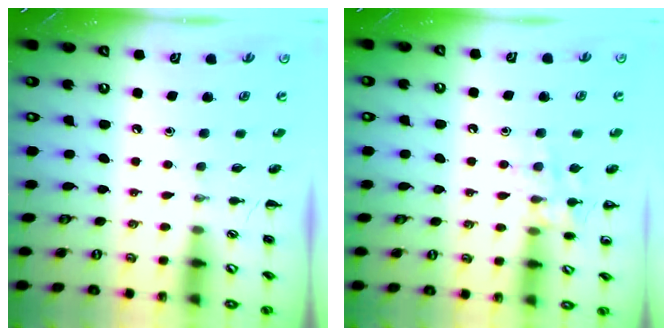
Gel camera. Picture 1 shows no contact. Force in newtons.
{"total": 9.2, "press": 9.1, "slide": 1.2}